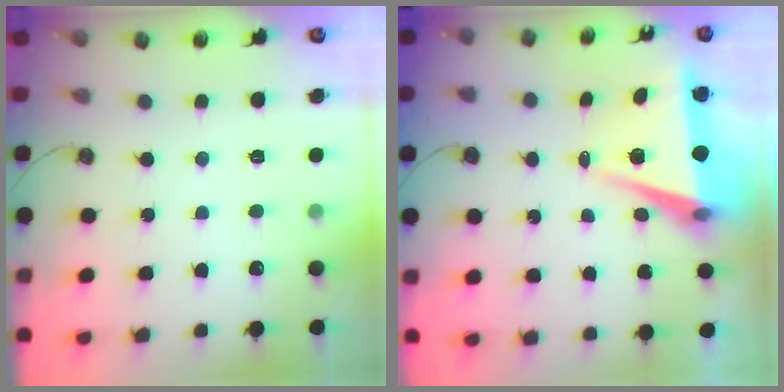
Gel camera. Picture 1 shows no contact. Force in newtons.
{"total": 7.3, "press": 5.8, "slide": 4.4}